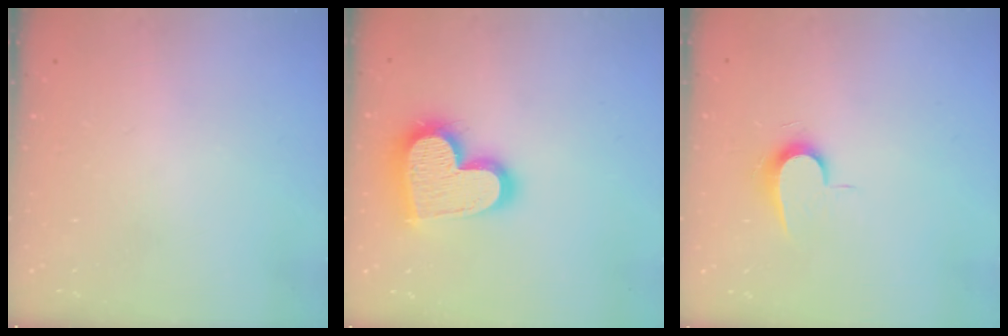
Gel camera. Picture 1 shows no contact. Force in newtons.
{"total": 20.6, "press": 20.5, "slide": 1.4}
{"total": 6.9, "press": 6.9, "slide": 0.6}